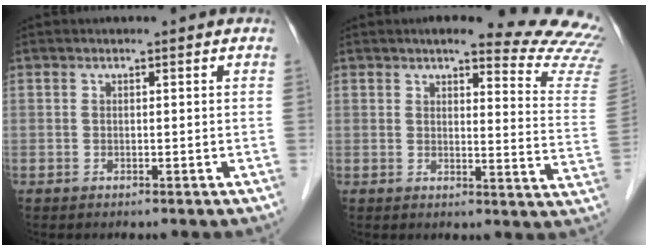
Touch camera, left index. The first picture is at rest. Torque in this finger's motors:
{"motor_torque": [0.11, -0.18, 0.14, 0.01]}